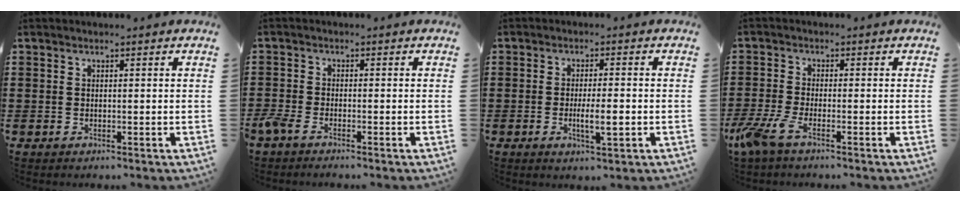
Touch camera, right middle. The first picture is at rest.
{"total": 2.1, "force": [-1.6, 0.5, 1.1], "torque": [-0.043, -0.005, -0.038]}
{"total": 4.5, "force": [-1.3, 1.2, 4.1], "torque": [-0.061, 0.000, -0.024]}
{"total": 4.6, "force": [-2.7, 1.0, 3.6], "torque": [-0.100, -0.015, -0.056]}